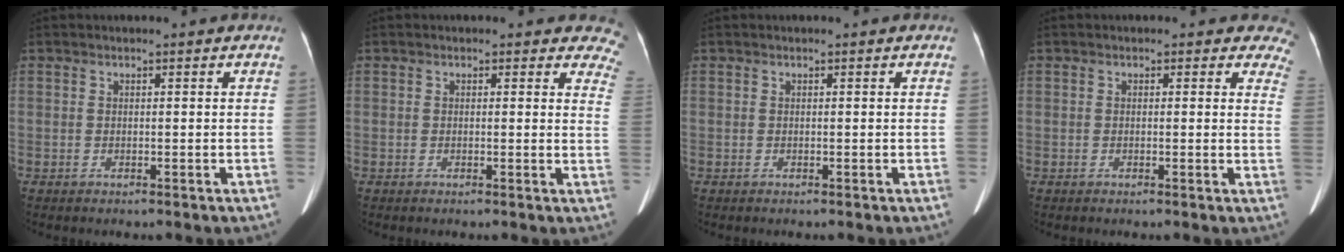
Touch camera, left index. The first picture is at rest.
{"total": 5.8, "force": [5.2, 2.4, 0.9], "torque": [0.030, -0.015, 0.015]}
{"total": 0.0}
{"total": 4.7, "force": [4.1, 2.2, 0.6], "torque": [0.030, -0.010, 0.005]}